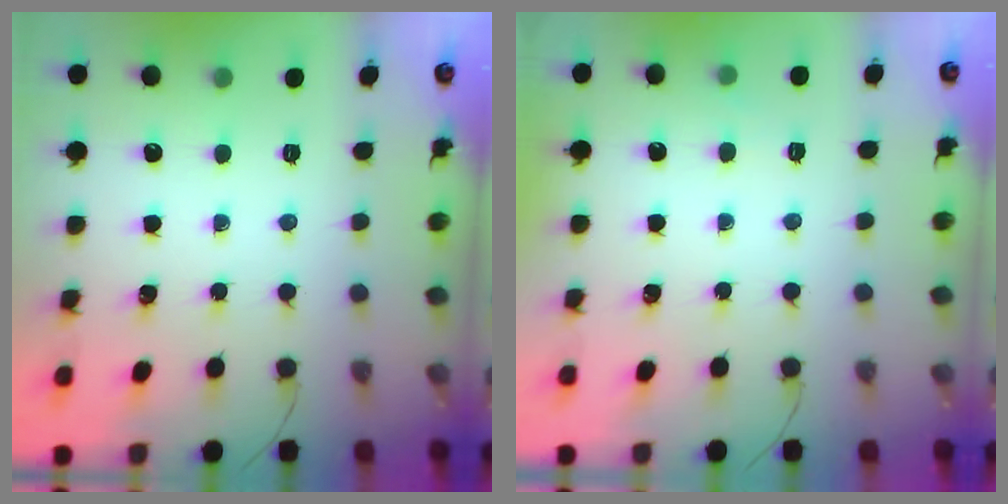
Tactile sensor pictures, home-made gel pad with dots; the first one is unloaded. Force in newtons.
{"total": 4.1, "press": 3.9, "slide": 1.2}